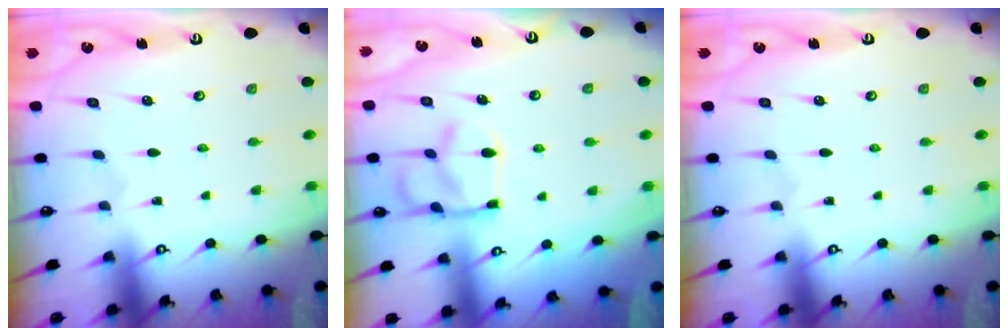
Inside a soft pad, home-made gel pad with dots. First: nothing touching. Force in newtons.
{"total": 13.2, "press": 13.1, "slide": 1.4}
{"total": 0.0}